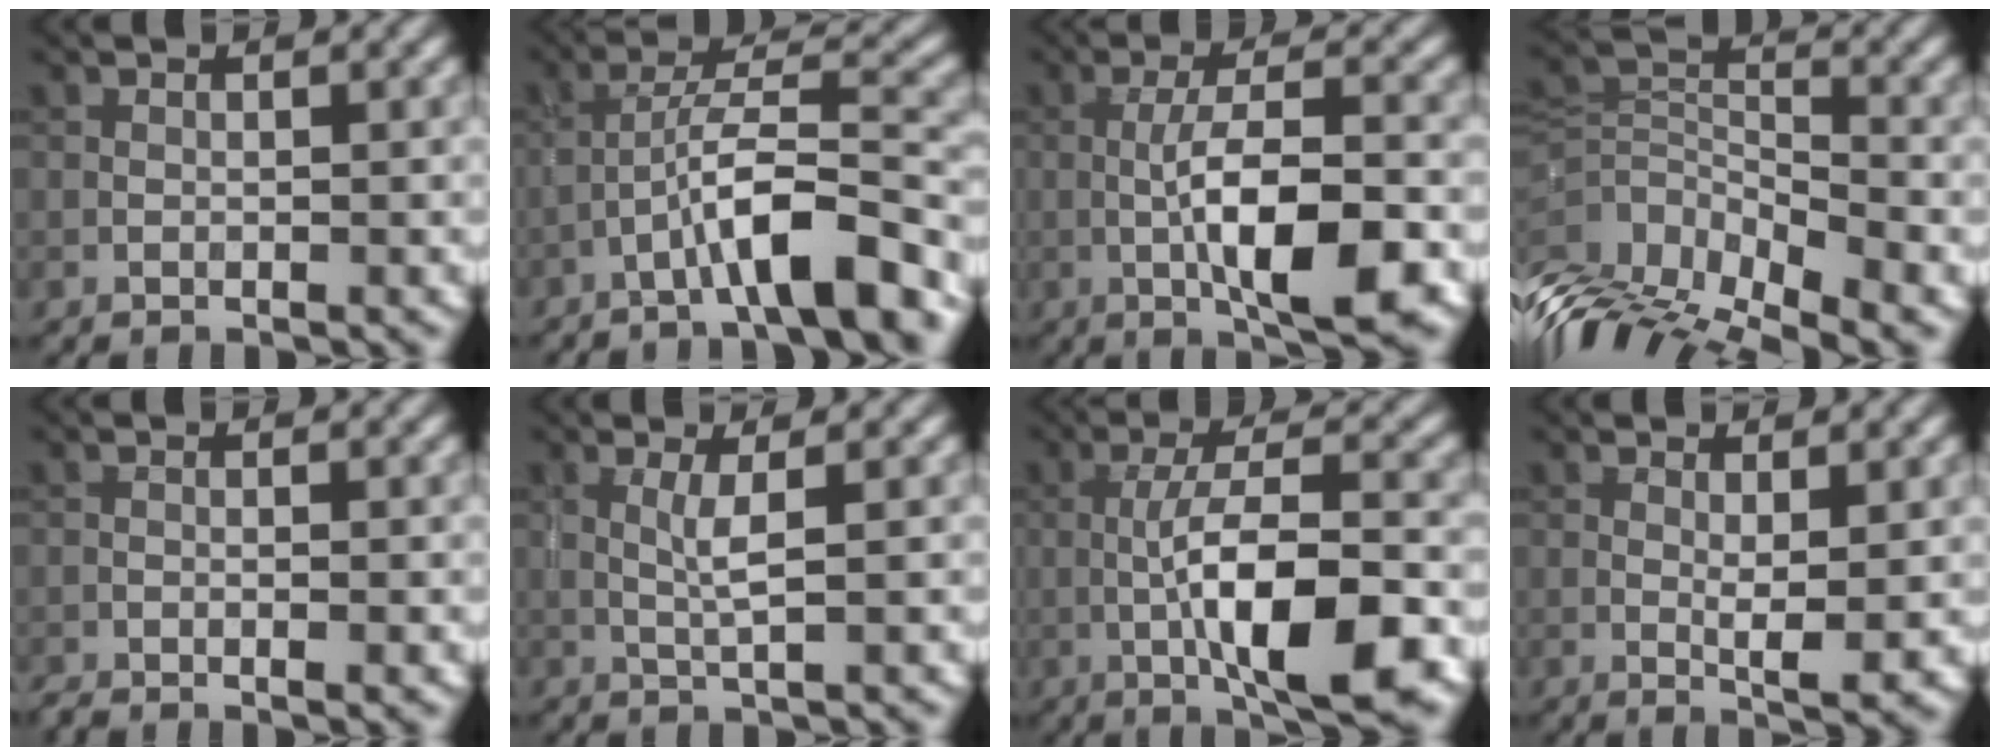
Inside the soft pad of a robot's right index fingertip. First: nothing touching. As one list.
[{"total": 7.3, "force": [-4.2, 1.0, 5.9], "torque": [-0.101, 0.021, -0.070]}, {"total": 8.1, "force": [-2.0, 1.9, 7.6], "torque": [-0.127, 0.003, -0.034]}, {"total": 9.8, "force": [-6.0, 5.1, 5.7], "torque": [-0.112, -0.010, -0.107]}, {"total": 1.3, "force": [-0.8, 0.1, 1.0], "torque": [-0.015, -0.001, -0.015]}, {"total": 1.9, "force": [0.4, 0.1, 1.8], "torque": [-0.042, 0.001, 0.006]}, {"total": 9.2, "force": [-2.6, 2.2, 8.5], "torque": [-0.142, 0.006, -0.047]}, {"total": 2.4, "force": [0.4, 0.3, 2.4], "torque": [-0.039, -0.007, 0.008]}]